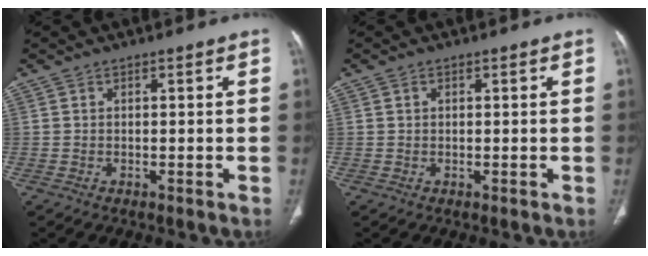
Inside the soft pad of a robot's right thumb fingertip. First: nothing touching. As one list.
[{"total": 0.6, "force": [0.2, 0.5, 0.3], "torque": [-0.005, 0.001, 0.005]}]